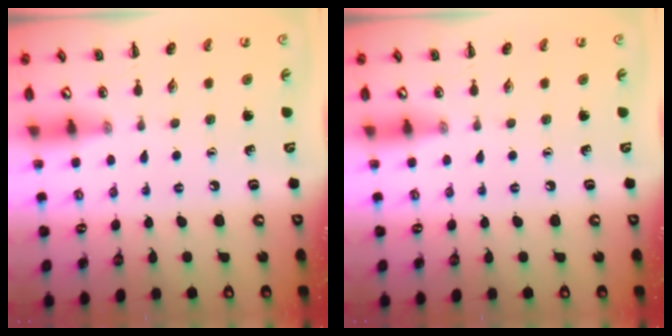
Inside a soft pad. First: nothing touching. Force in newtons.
{"total": 0.0}